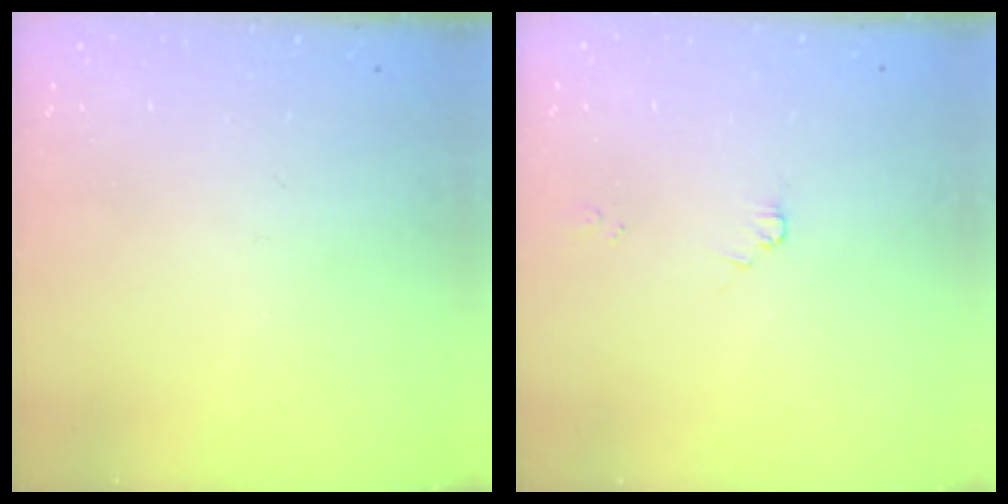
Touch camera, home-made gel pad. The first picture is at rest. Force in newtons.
{"total": 0.9, "press": 0.8, "slide": 0.2}